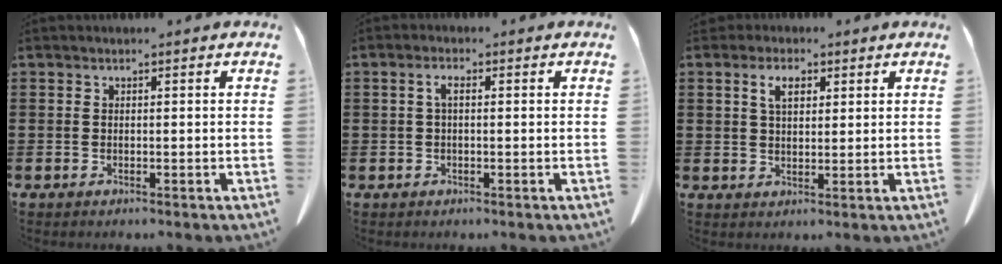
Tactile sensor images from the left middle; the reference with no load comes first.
{"total": 2.0, "force": [0.1, 0.6, 1.9], "torque": [-0.038, 0.003, 0.001]}
{"total": 3.8, "force": [1.9, 2.1, 2.6], "torque": [-0.051, 0.006, 0.031]}